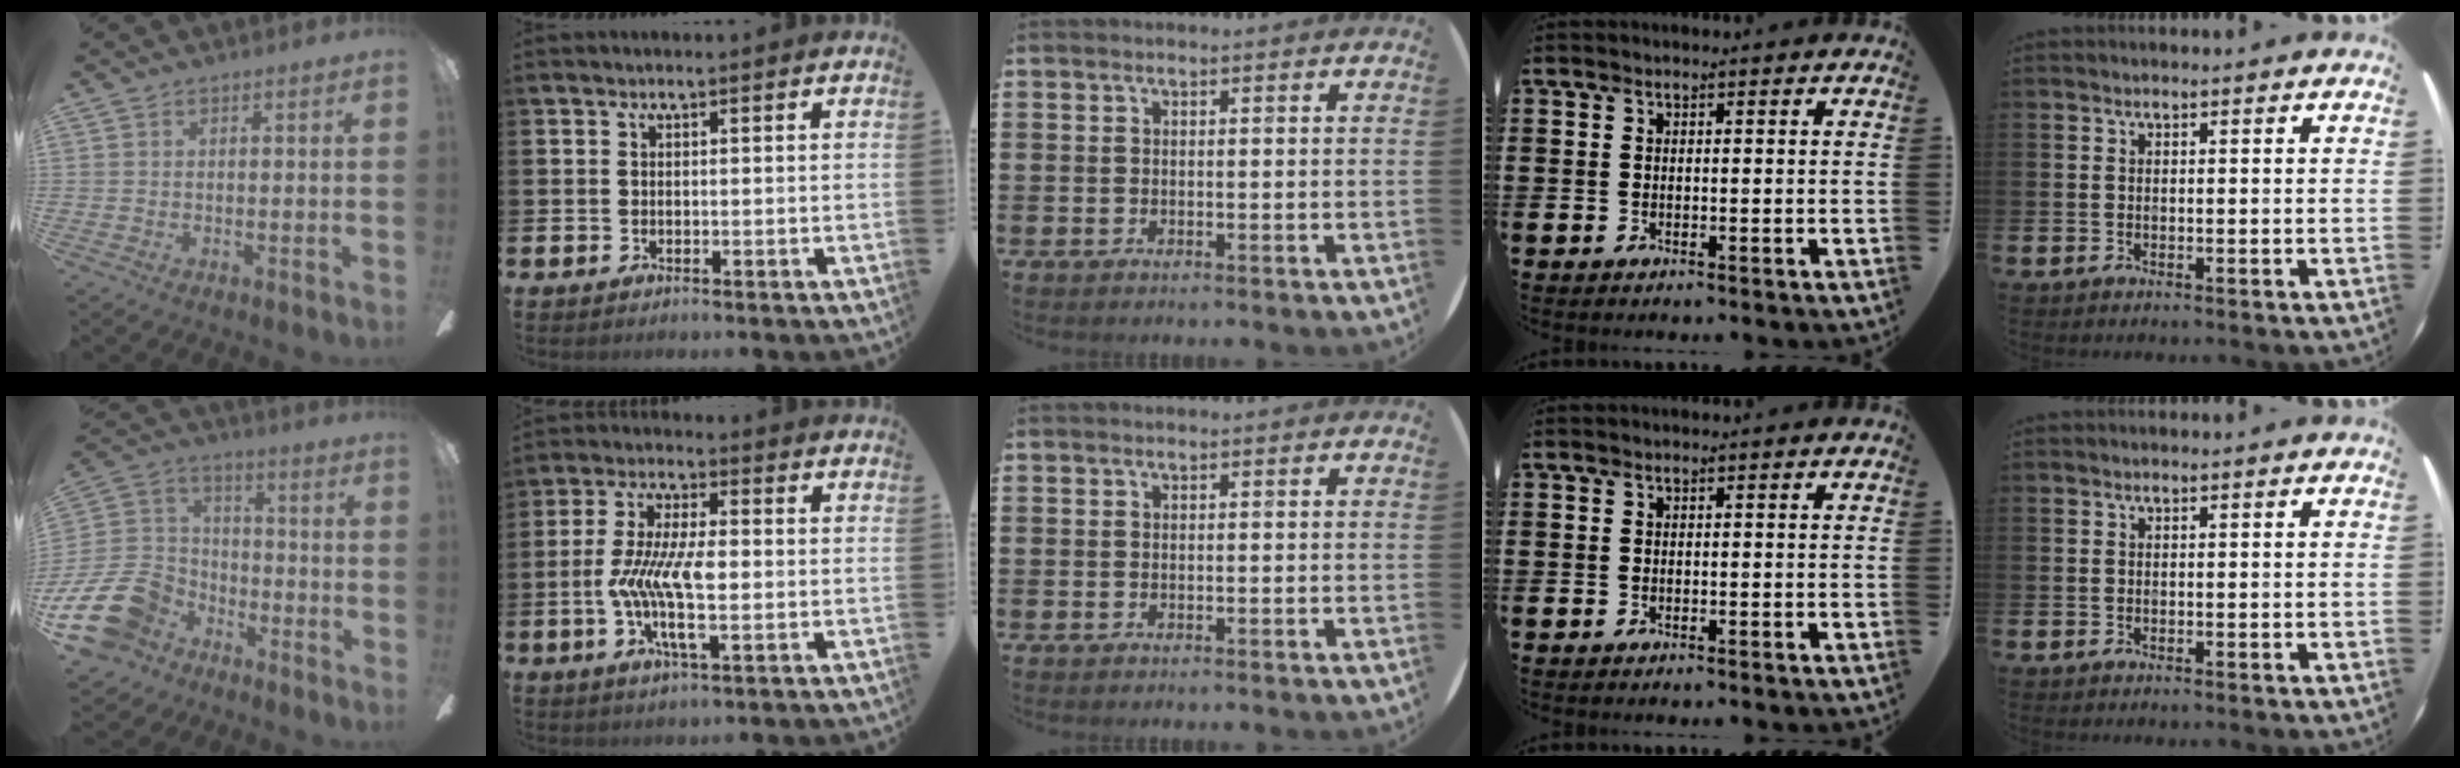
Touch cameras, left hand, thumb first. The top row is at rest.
{"thumb": {"total": 17.8, "force": [-8.8, 12.6, 8.9], "torque": [-0.206, 0.050, -0.148]}, "index": {"total": 8.2, "force": [-1.2, 2.8, 7.6], "torque": [-0.163, -0.002, -0.026]}}